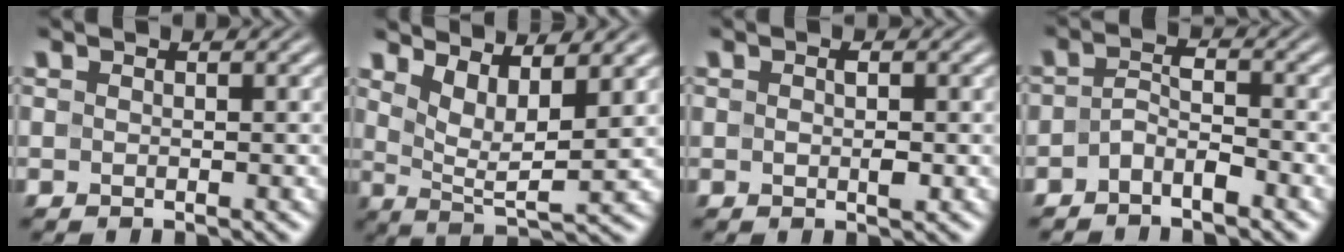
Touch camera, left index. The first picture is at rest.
{"total": 5.1, "force": [2.8, 1.5, 4.0], "torque": [-0.079, -0.010, 0.058]}
{"total": 1.4, "force": [0.0, 0.7, 1.2], "torque": [-0.022, 0.000, 0.001]}
{"total": 2.2, "force": [-1.4, 1.0, 1.3], "torque": [-0.025, 0.009, -0.030]}